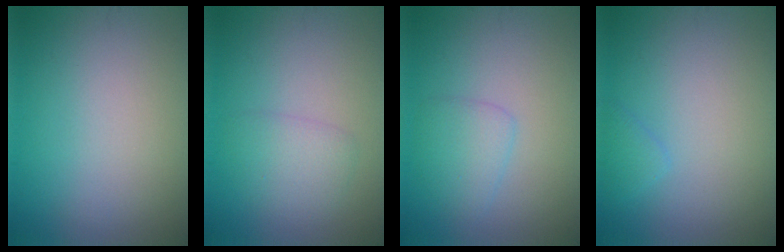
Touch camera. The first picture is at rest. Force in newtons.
{"total": 2.3, "press": 2.3, "slide": 0.1}
{"total": 2.2, "press": 2.2, "slide": 0.1}
{"total": 1.1, "press": 1.1, "slide": 0.0}